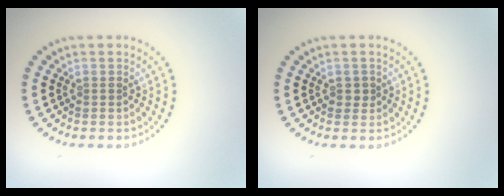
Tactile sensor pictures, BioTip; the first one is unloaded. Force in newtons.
{"total": 1.0, "press": 1.0, "slide": 0.2}